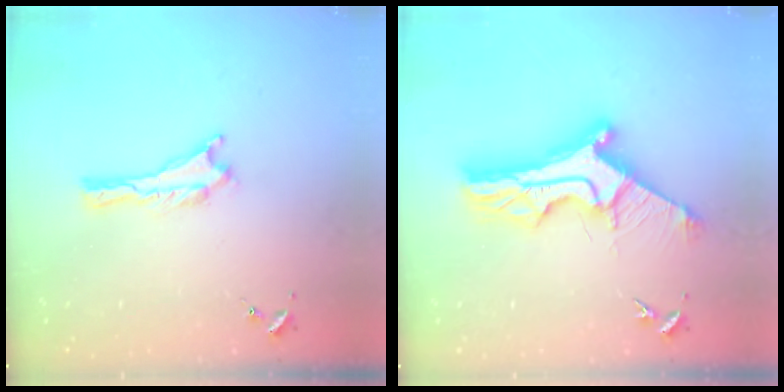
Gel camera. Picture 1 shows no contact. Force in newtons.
{"total": 12.7, "press": 12.6, "slide": 1.1}